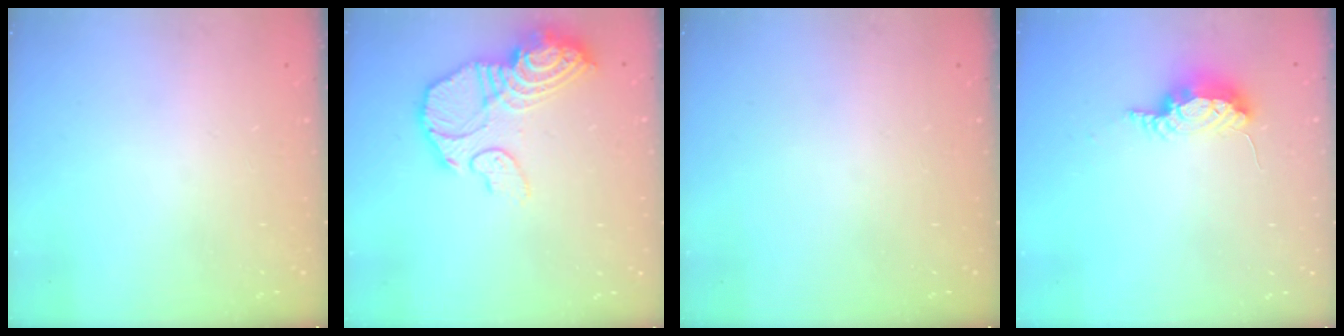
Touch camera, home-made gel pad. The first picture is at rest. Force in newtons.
{"total": 15.3, "press": 15.2, "slide": 1.4}
{"total": 0.0}
{"total": 7.9, "press": 7.5, "slide": 2.3}